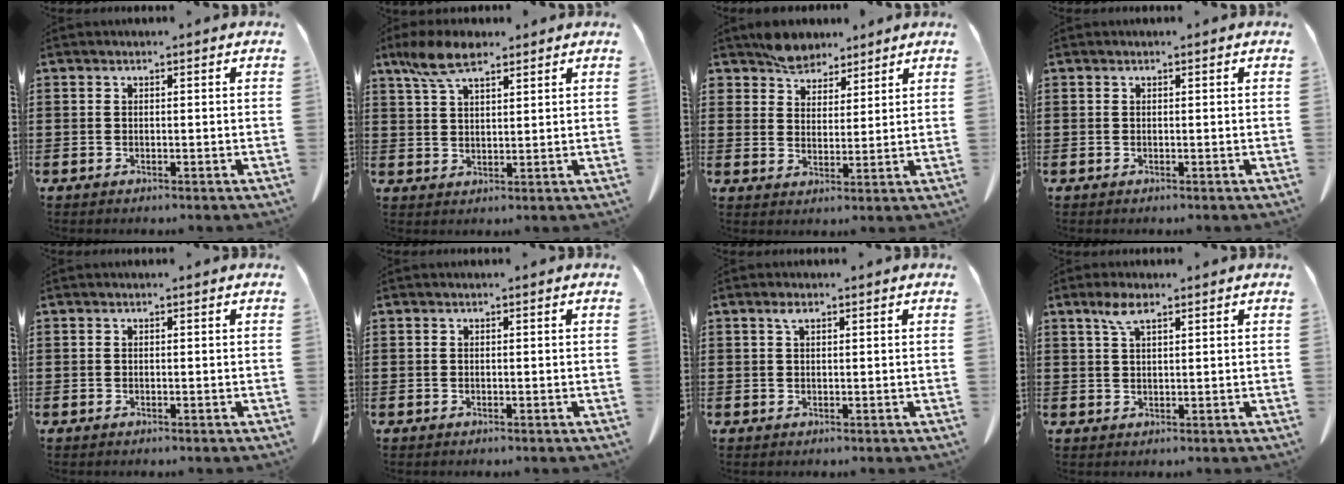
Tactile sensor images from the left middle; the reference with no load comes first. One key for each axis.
{"total": 6.9, "fx": 4.6, "fy": 2.3, "fz": 4.5, "tx": -0.098, "ty": 0.001, "tz": 0.086}
{"total": 5.4, "fx": 4.8, "fy": 2.3, "fz": 0.5, "tx": -0.029, "ty": -0.006, "tz": 0.095}
{"total": 0.0}
{"total": 0.0}
{"total": 0.0}
{"total": 1.4, "fx": 0.7, "fy": 0.6, "fz": 1.1, "tx": -0.026, "ty": 0.002, "tz": 0.013}
{"total": 3.7, "fx": 2.2, "fy": 1.1, "fz": 2.8, "tx": -0.062, "ty": 0.004, "tz": 0.038}